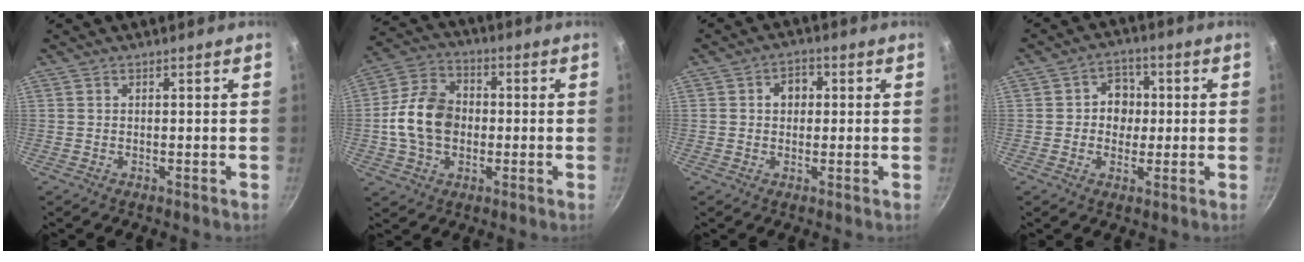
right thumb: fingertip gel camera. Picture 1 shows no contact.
{"total": 12.9, "force": [-0.8, 9.6, 8.6], "torque": [-0.138, 0.022, -0.026]}
{"total": 4.1, "force": [0.6, 3.4, 2.3], "torque": [-0.007, 0.007, 0.004]}
{"total": 6.4, "force": [0.2, 5.7, 3.0], "torque": [-0.004, 0.004, -0.005]}